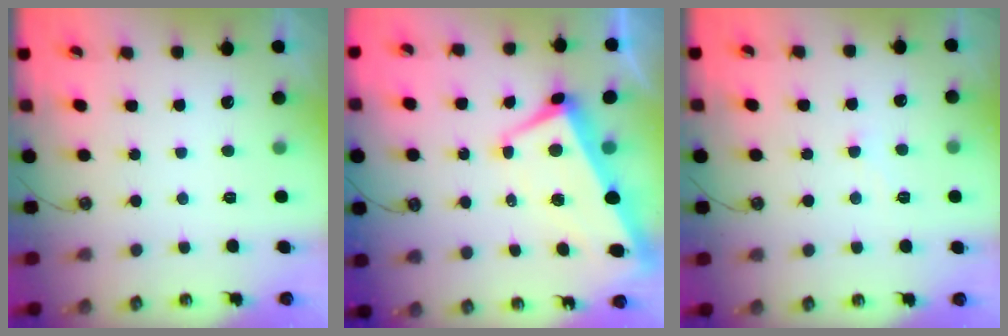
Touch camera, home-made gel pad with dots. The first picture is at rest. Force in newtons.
{"total": 1.8, "press": 1.1, "slide": 1.3}
{"total": 3.4, "press": 3.4, "slide": 0.4}